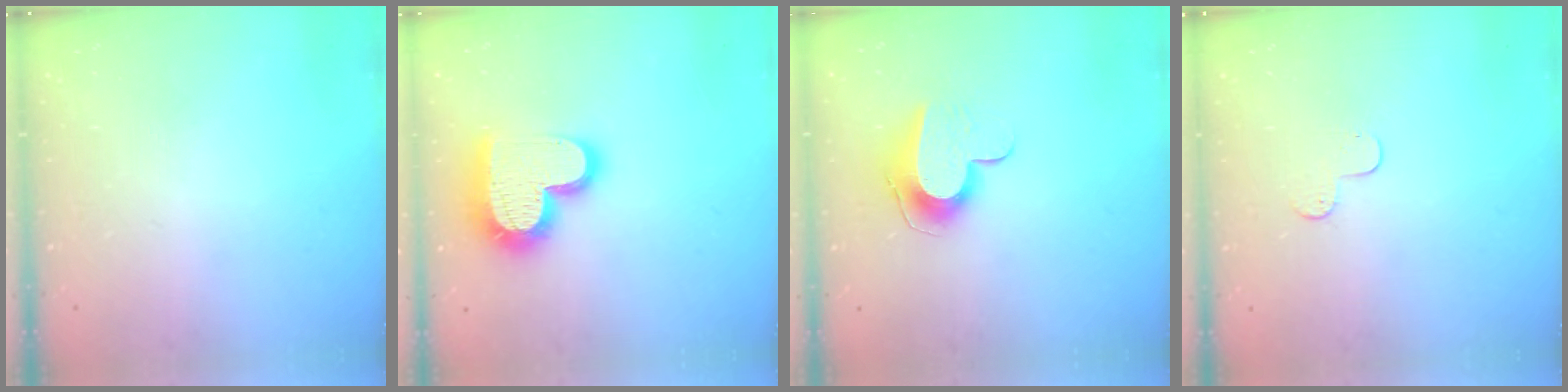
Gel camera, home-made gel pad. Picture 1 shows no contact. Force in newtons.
{"total": 18.6, "press": 18.5, "slide": 1.5}
{"total": 9.7, "press": 9.7, "slide": 0.5}
{"total": 3.7, "press": 3.7, "slide": 0.4}